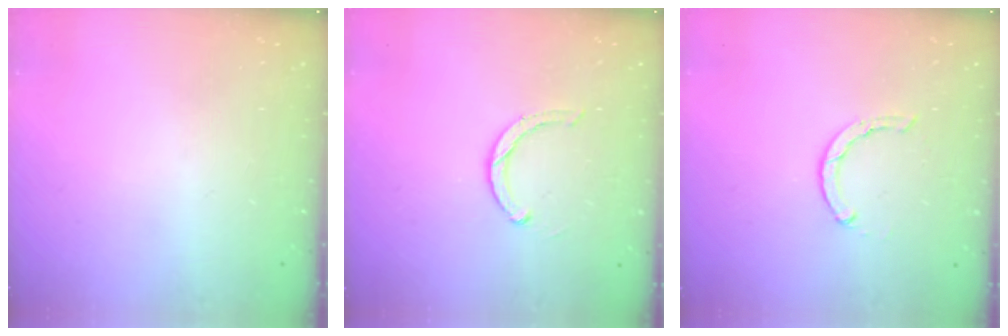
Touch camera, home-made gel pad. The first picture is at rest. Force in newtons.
{"total": 3.5, "press": 3.4, "slide": 0.6}
{"total": 1.5, "press": 1.5, "slide": 0.2}